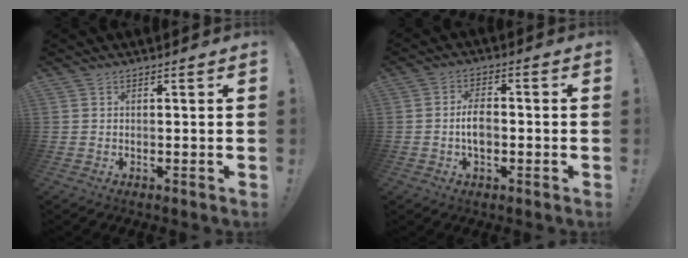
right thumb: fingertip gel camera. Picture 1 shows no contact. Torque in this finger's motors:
{"motor_torque": [0.79, 0.87, 0.58, -0.43, 0.00]}